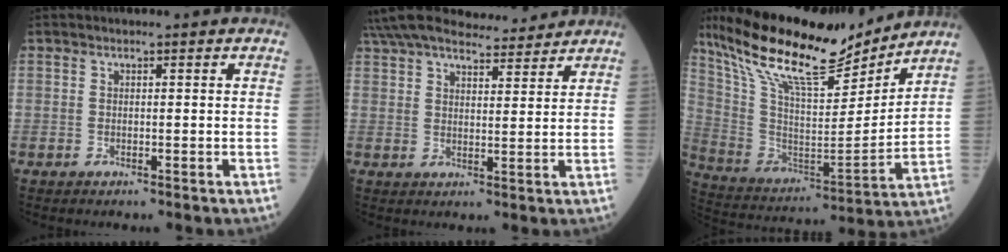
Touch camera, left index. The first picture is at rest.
{"total": 16.2, "force": [15.0, 3.1, 5.5], "torque": [-0.103, 0.031, 0.230]}
{"total": 21.6, "force": [17.8, 4.0, 11.6], "torque": [-0.222, 0.000, 0.317]}